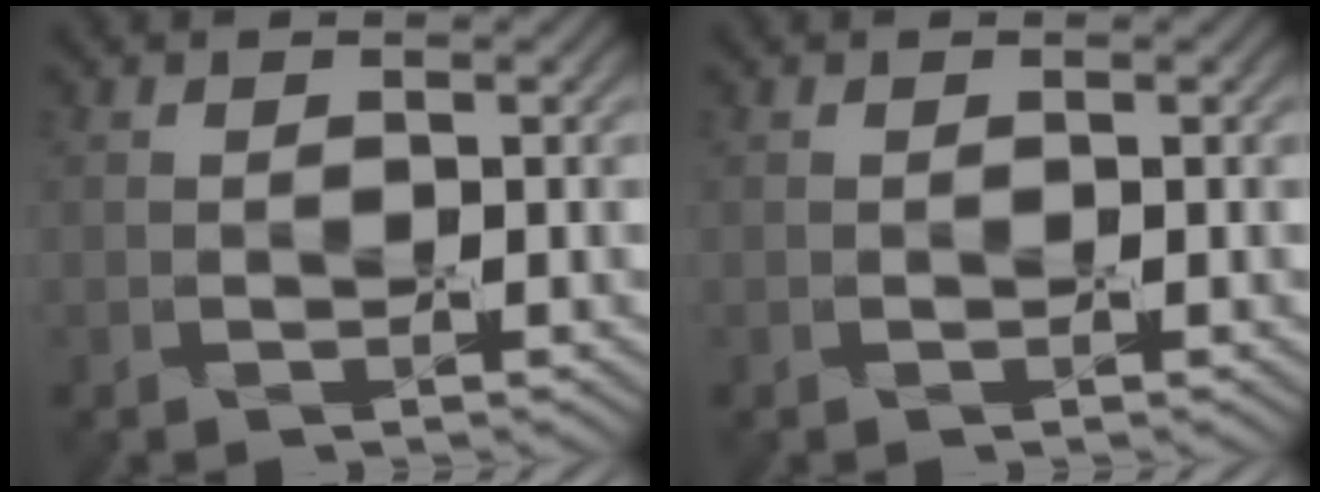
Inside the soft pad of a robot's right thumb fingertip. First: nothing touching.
{"total": 0.0}